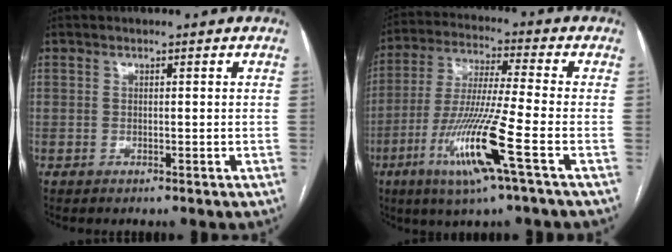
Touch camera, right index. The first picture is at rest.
{"total": 13.9, "force": [-5.6, -0.7, 12.7], "torque": [-0.260, -0.021, -0.109]}